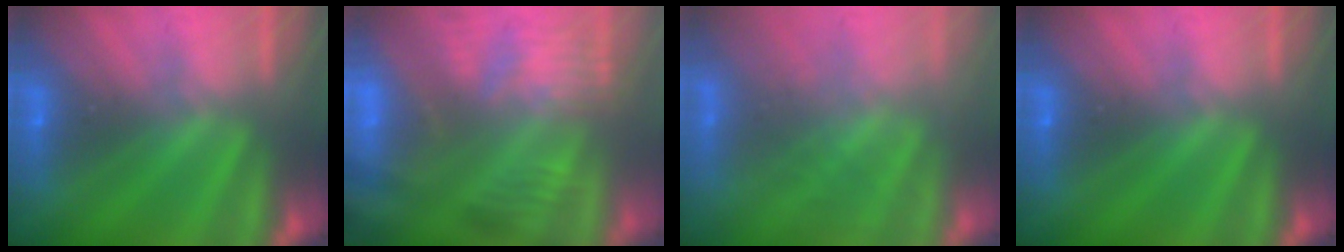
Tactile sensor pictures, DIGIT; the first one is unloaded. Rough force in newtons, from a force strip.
{"total": 8.7}
{"total": 3.0}
{"total": 0.0}